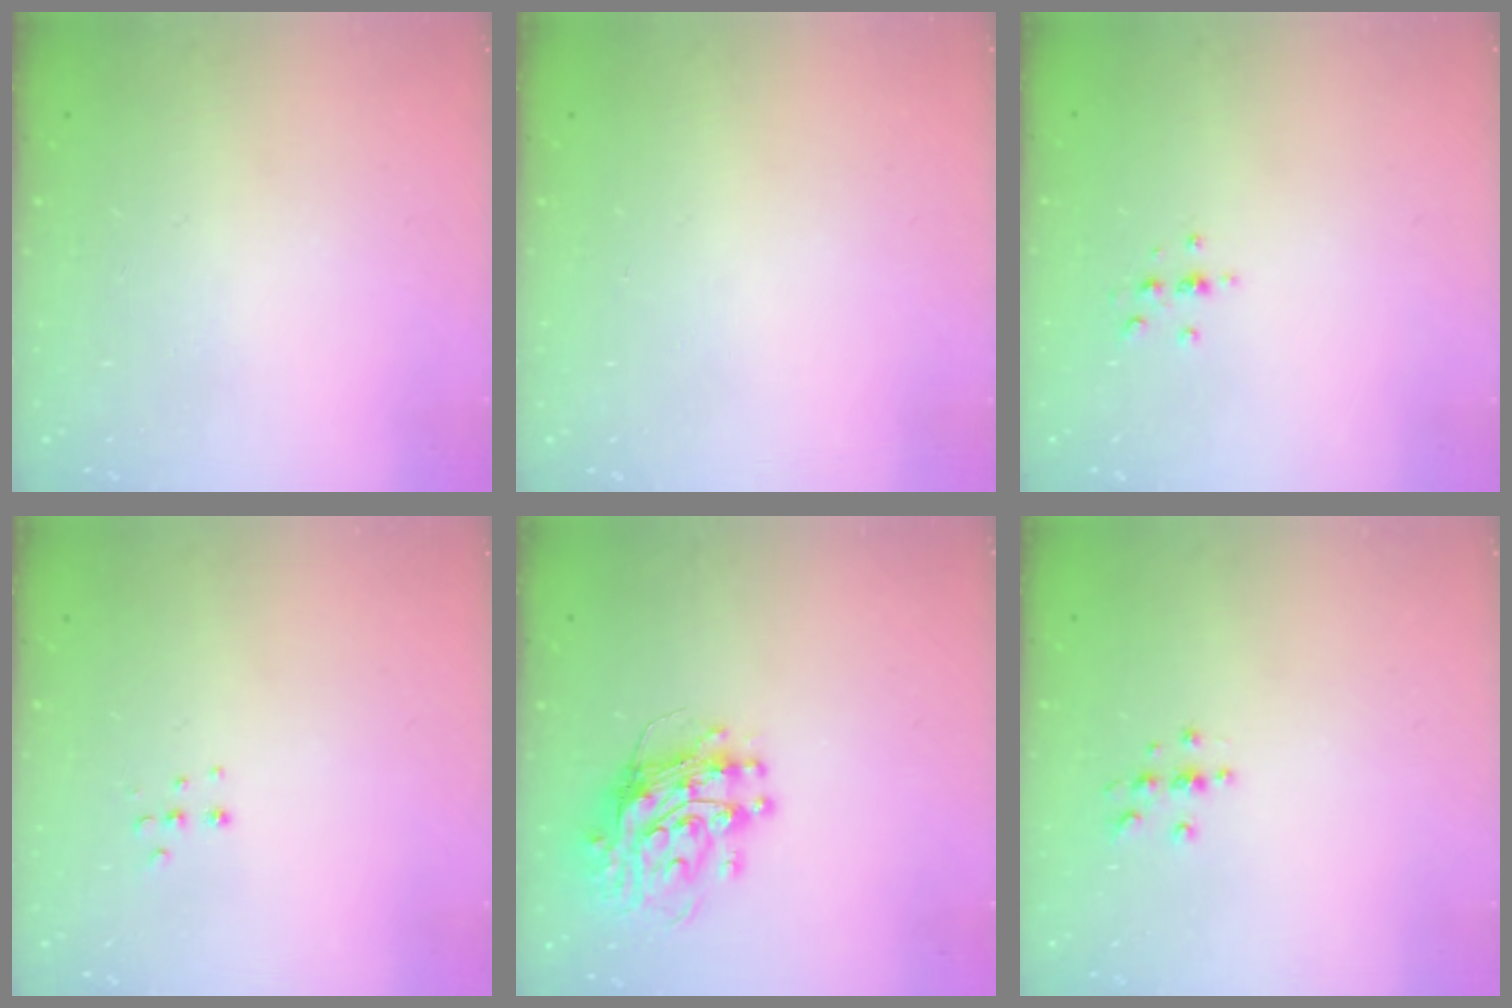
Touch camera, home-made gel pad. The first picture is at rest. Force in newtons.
{"total": 0.0}
{"total": 2.8, "press": 2.7, "slide": 0.3}
{"total": 3.4, "press": 3.3, "slide": 0.8}
{"total": 11.0, "press": 10.9, "slide": 1.1}
{"total": 3.7, "press": 3.7, "slide": 0.4}